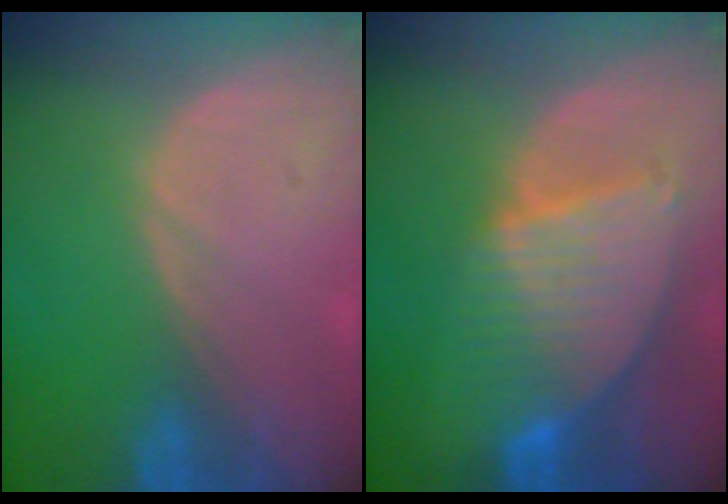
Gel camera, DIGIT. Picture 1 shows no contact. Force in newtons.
{"total": 8.7, "press": 7.5, "slide": 4.4}